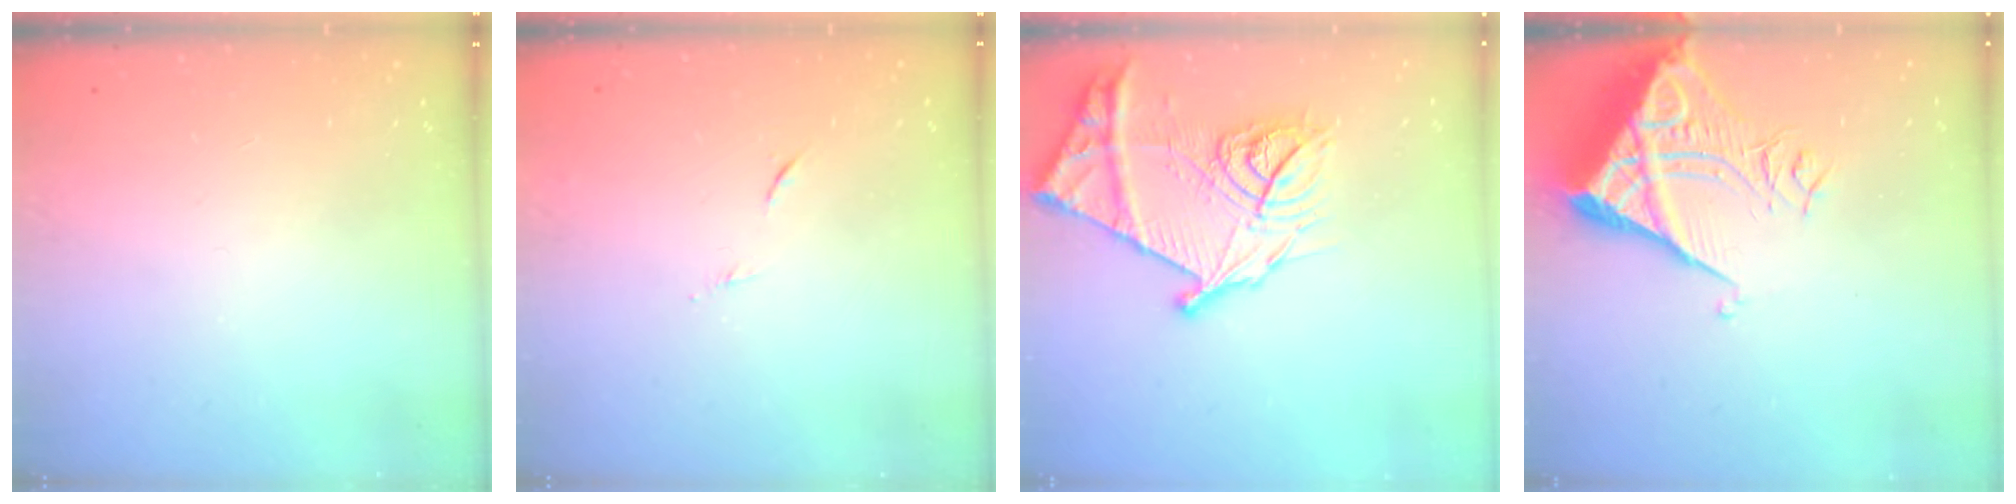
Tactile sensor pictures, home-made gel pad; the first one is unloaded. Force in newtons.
{"total": 5.4, "press": 5.3, "slide": 0.7}
{"total": 22.2, "press": 22.1, "slide": 2.4}
{"total": 10.6, "press": 10.6, "slide": 1.1}